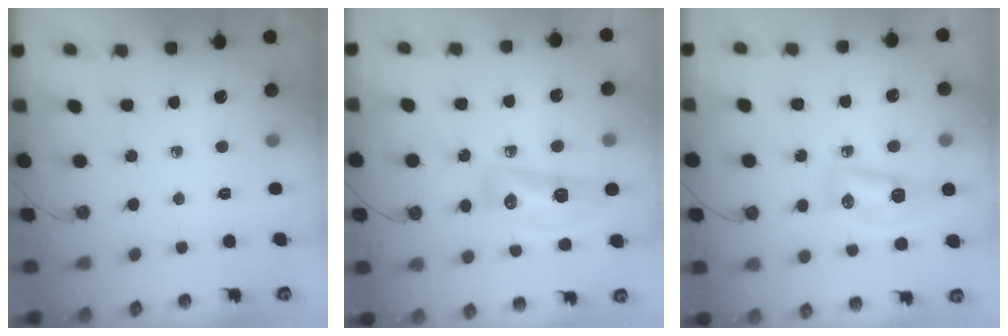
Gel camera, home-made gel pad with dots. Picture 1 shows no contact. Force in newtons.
{"total": 10.1, "press": 10.0, "slide": 1.6}
{"total": 9.1, "press": 9.0, "slide": 1.1}